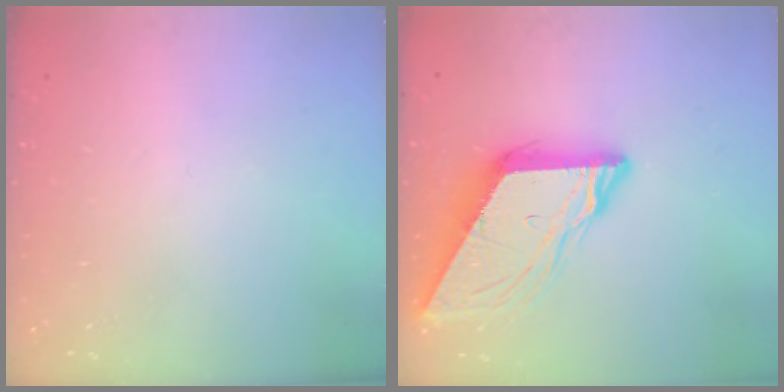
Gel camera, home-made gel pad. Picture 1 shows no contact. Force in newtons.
{"total": 10.0, "press": 10.0, "slide": 0.8}